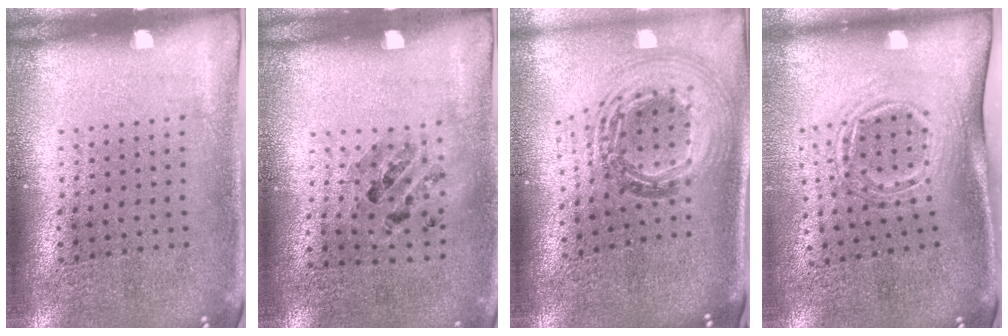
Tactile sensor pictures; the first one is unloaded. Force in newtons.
{"total": 0.8, "press": 0.7, "slide": 0.3}
{"total": 1.6, "press": 1.4, "slide": 0.8}
{"total": 1.7, "press": 1.1, "slide": 1.2}